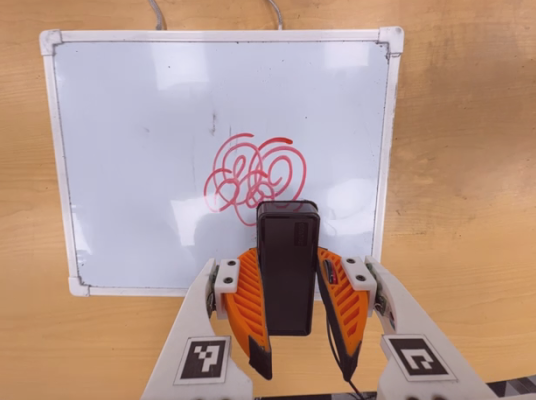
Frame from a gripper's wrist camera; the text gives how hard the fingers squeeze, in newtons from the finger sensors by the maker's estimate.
{"total": 4.9, "left": 3.3, "right": 6.5}